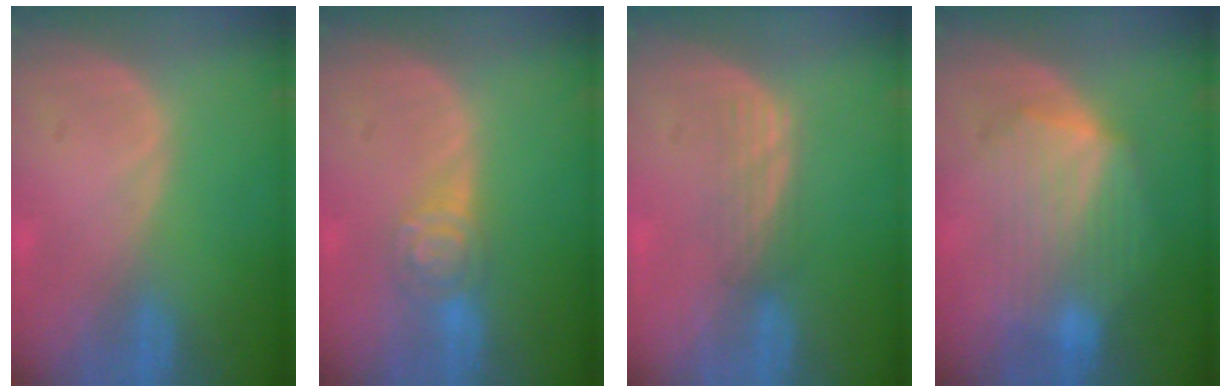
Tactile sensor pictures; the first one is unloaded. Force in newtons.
{"total": 4.4, "press": 4.4, "slide": 0.4}
{"total": 3.1, "press": 2.5, "slide": 1.7}
{"total": 8.0, "press": 8.0, "slide": 0.3}